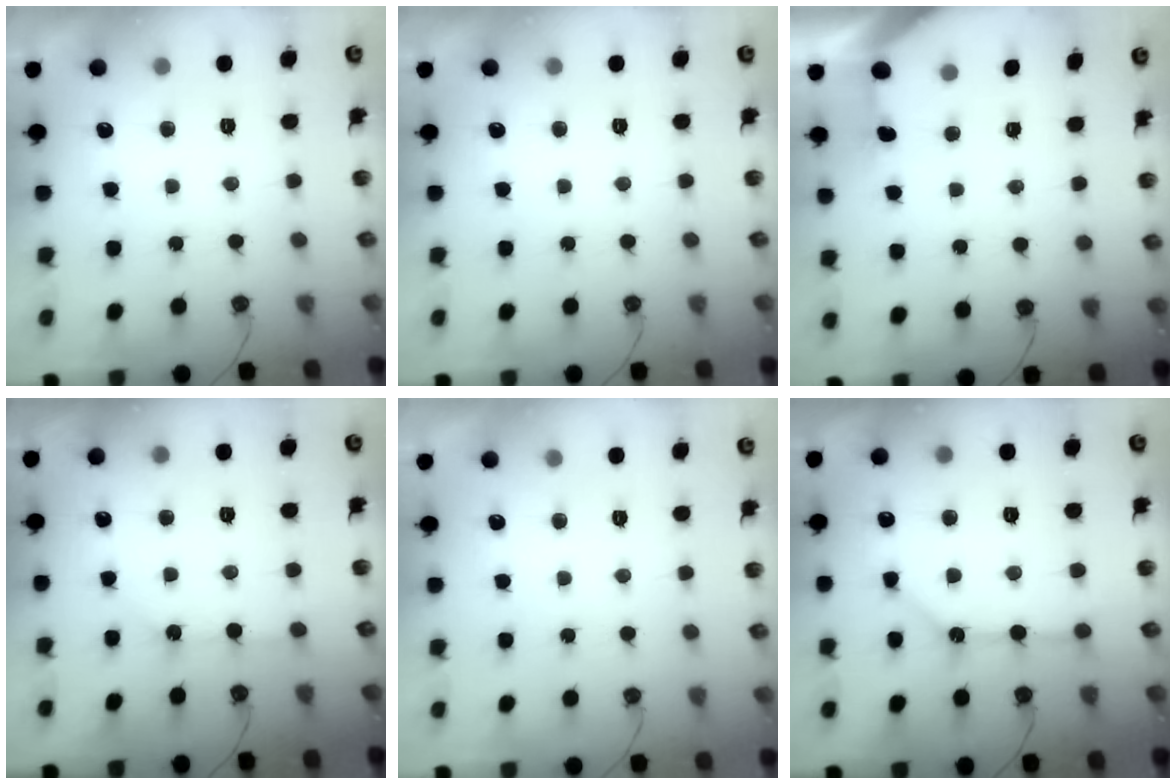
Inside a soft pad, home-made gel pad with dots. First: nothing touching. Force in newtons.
{"total": 0.0}
{"total": 2.7, "press": 2.7, "slide": 0.3}
{"total": 3.5, "press": 3.5, "slide": 0.5}
{"total": 0.0}
{"total": 10.5, "press": 10.5, "slide": 1.2}